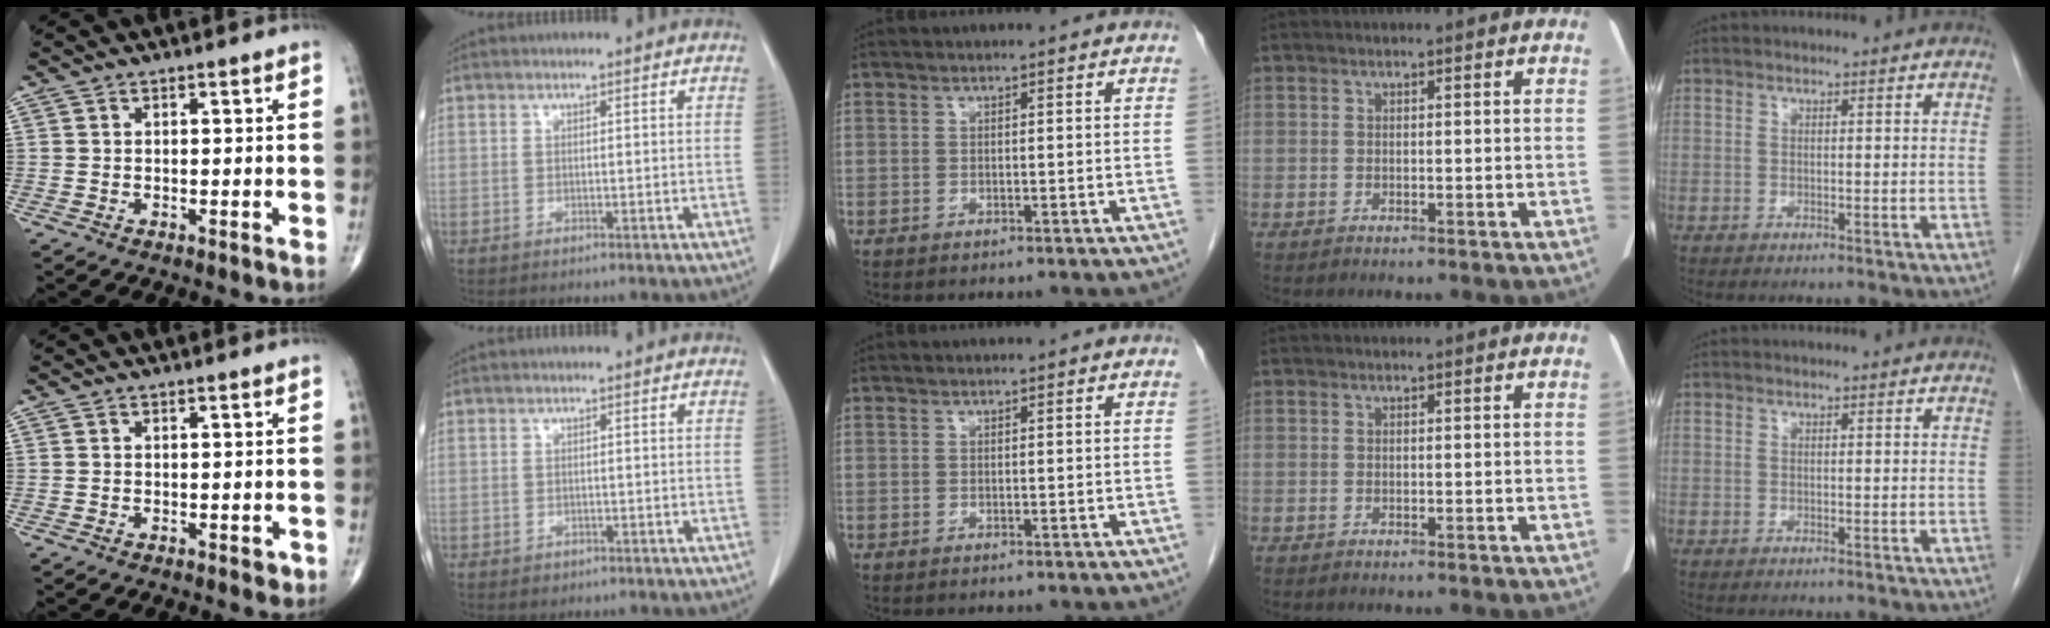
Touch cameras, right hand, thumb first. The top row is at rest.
{"thumb": {"total": 1.3, "force": [-0.5, 0.7, 1.0], "torque": [-0.009, -0.001, -0.006]}, "index": {"total": 0.9, "force": [-0.5, 0.8, 0.1], "torque": [-0.005, 0.003, -0.002]}}